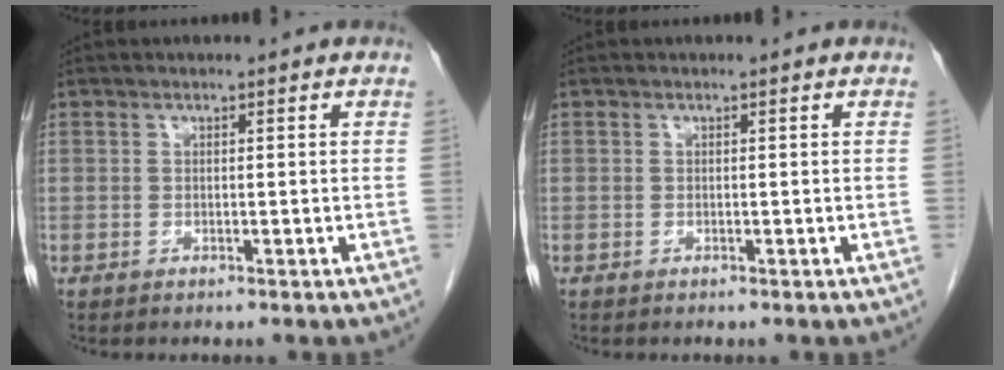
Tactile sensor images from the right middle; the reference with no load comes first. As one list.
[{"total": 0.0}]